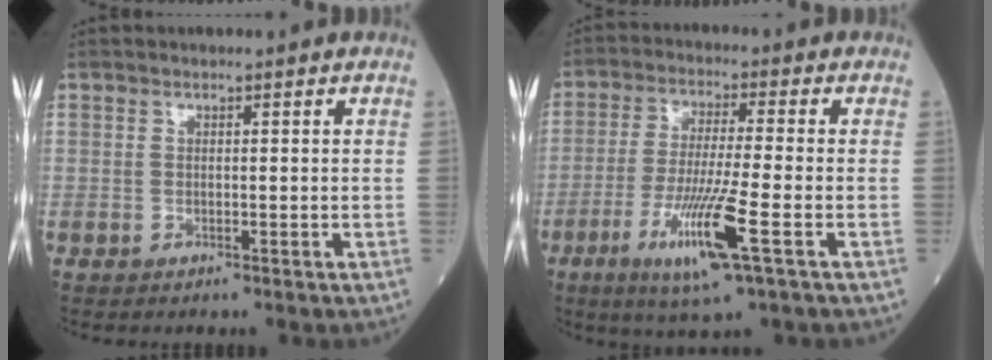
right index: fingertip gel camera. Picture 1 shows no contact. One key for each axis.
{"total": 11.0, "fx": -4.4, "fy": -0.2, "fz": 10.1, "tx": -0.199, "ty": -0.024, "tz": -0.082}